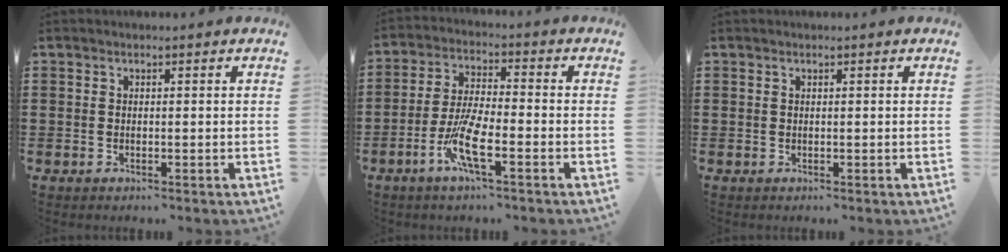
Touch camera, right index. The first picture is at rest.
{"total": 7.6, "force": [-3.6, 1.6, 6.5], "torque": [-0.146, -0.012, -0.072]}
{"total": 0.0}